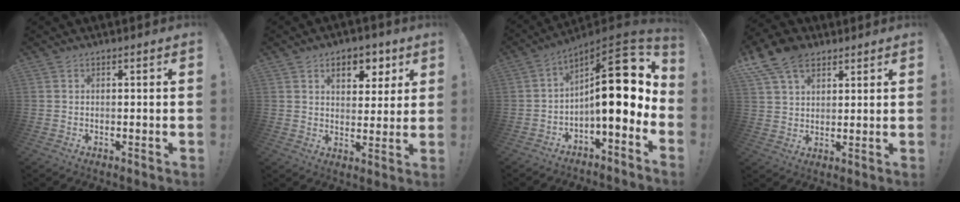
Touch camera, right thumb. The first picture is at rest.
{"total": 8.8, "force": [4.5, 5.5, 5.2], "torque": [-0.063, -0.020, 0.078]}
{"total": 17.8, "force": [2.7, 6.2, 16.5], "torque": [-0.238, -0.020, 0.045]}
{"total": 11.7, "force": [6.9, 7.4, 5.8], "torque": [-0.097, -0.027, 0.134]}